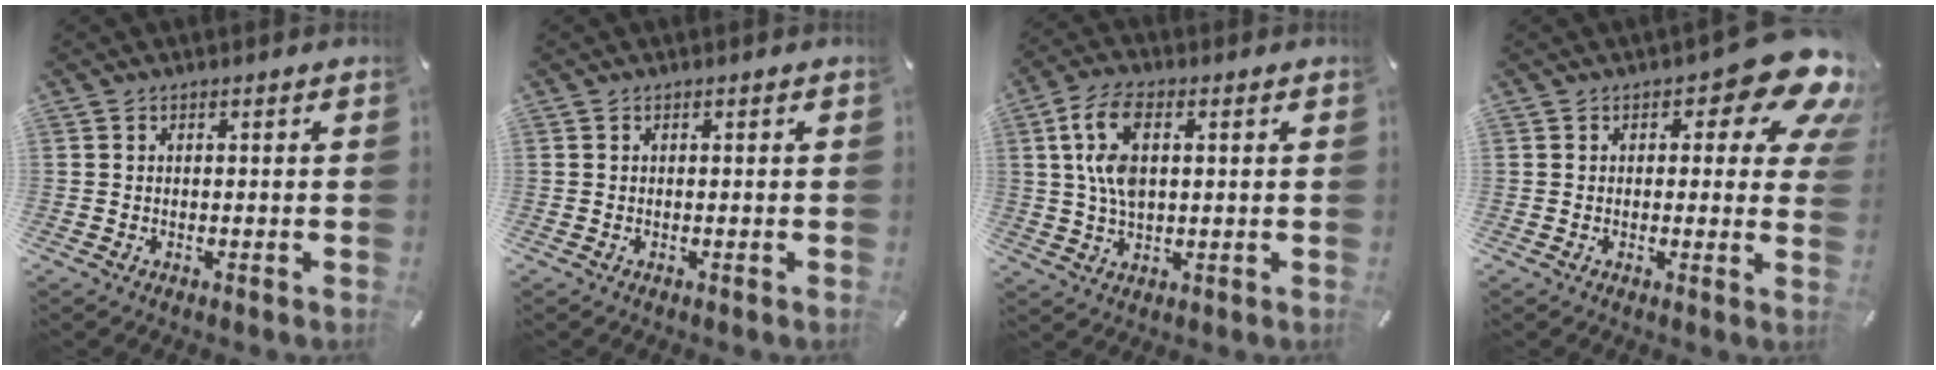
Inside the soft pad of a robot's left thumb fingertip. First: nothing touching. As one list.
[{"total": 0.0}, {"total": 9.9, "force": [2.4, 5.4, 8.0], "torque": [-0.193, 0.000, 0.036]}, {"total": 11.5, "force": [5.8, 5.1, 8.5], "torque": [-0.100, -0.034, 0.096]}]